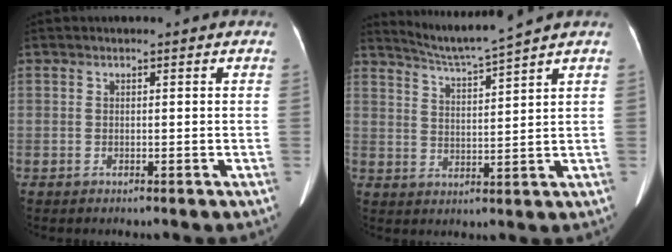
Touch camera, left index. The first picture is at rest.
{"total": 6.2, "force": [5.6, -2.1, 1.5], "torque": [-0.038, -0.012, 0.111]}